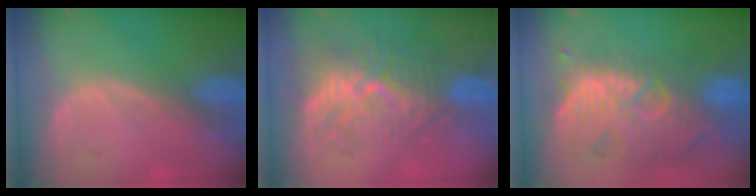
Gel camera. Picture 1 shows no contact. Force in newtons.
{"total": 10.0, "press": 8.6, "slide": 4.9}
{"total": 13.1, "press": 11.4, "slide": 6.4}